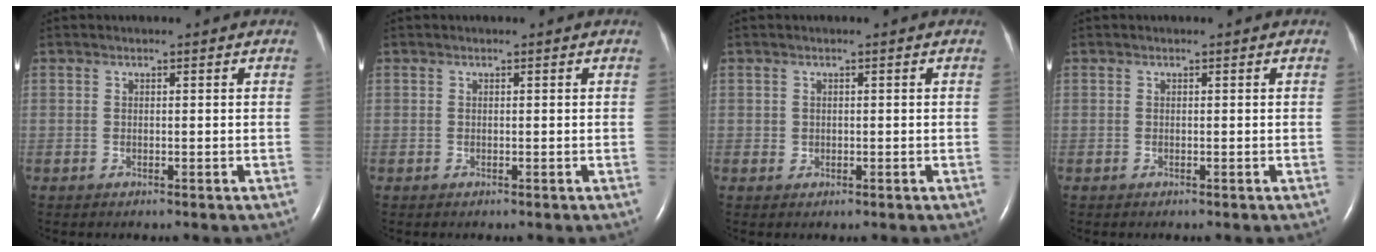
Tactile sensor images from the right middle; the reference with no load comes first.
{"total": 0.0}
{"total": 0.8, "force": [0.1, 0.8, 0.1], "torque": [0.001, 0.002, 0.003]}
{"total": 0.0}